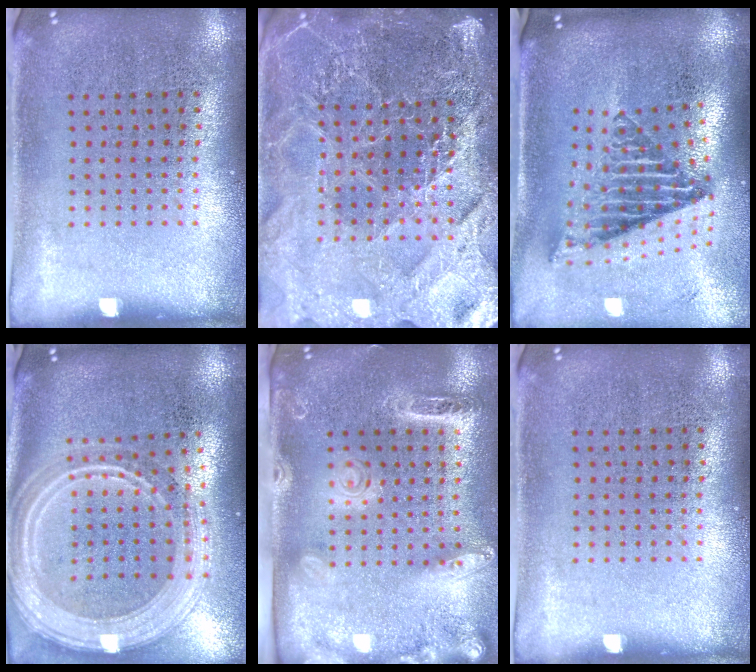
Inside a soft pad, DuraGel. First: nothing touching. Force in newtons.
{"total": 5.3, "press": 4.8, "slide": 2.3}
{"total": 2.7, "press": 1.7, "slide": 2.0}
{"total": 3.0, "press": 2.4, "slide": 1.7}
{"total": 2.5, "press": 2.0, "slide": 1.5}
{"total": 0.0}